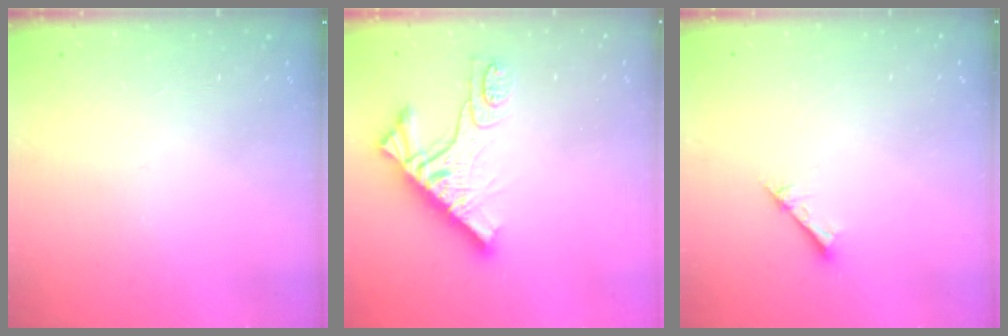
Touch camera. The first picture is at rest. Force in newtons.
{"total": 11.4, "press": 11.3, "slide": 1.3}
{"total": 1.6, "press": 1.6, "slide": 0.2}